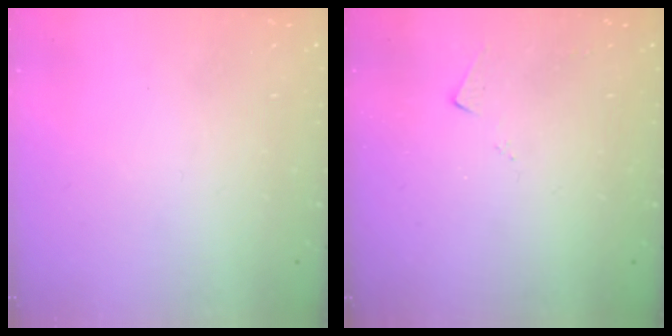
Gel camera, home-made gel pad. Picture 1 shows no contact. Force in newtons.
{"total": 3.3, "press": 3.3, "slide": 0.4}